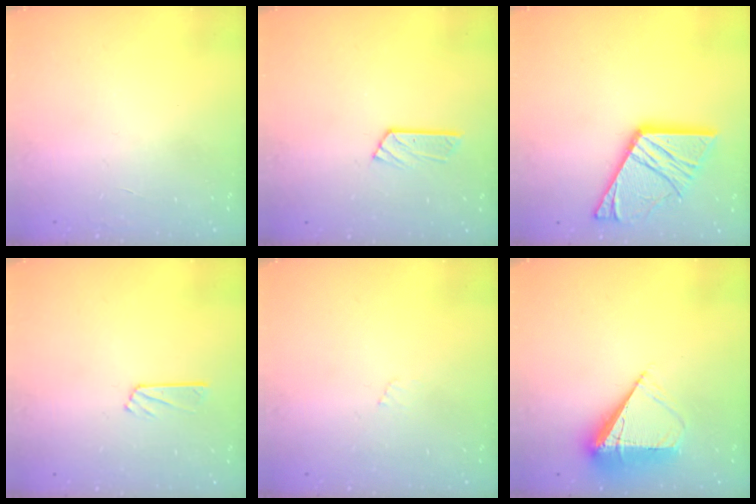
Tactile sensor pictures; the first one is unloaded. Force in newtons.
{"total": 3.9, "press": 3.9, "slide": 0.3}
{"total": 18.4, "press": 18.3, "slide": 1.8}
{"total": 3.3, "press": 3.3, "slide": 0.3}
{"total": 2.7, "press": 2.6, "slide": 0.5}
{"total": 10.7, "press": 10.6, "slide": 1.5}